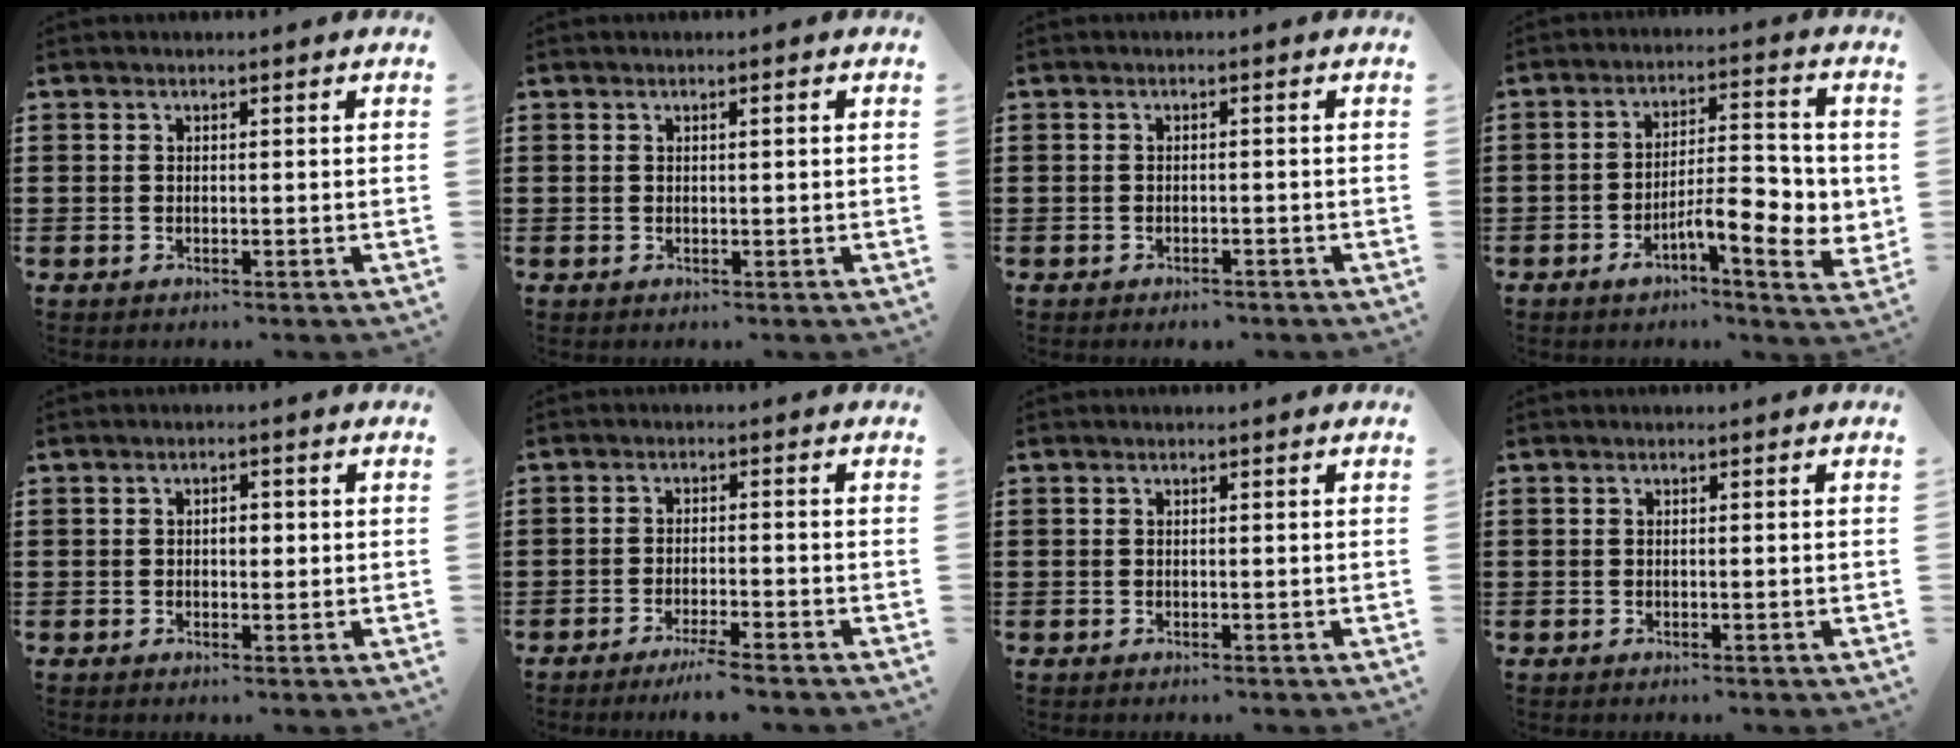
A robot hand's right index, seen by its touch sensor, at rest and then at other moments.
{"total": 0.6, "force": [0.2, 0.0, 0.6], "torque": [-0.010, -0.001, 0.003]}
{"total": 1.1, "force": [-1.1, 0.1, 0.2], "torque": [-0.009, -0.002, -0.023]}
{"total": 8.6, "force": [-2.3, 3.0, 7.7], "torque": [-0.102, -0.005, -0.040]}
{"total": 1.8, "force": [0.0, 1.0, 1.6], "torque": [-0.030, 0.006, -0.003]}
{"total": 3.2, "force": [-2.8, -0.4, 1.5], "torque": [-0.033, -0.007, -0.056]}
{"total": 0.0}
{"total": 0.0}